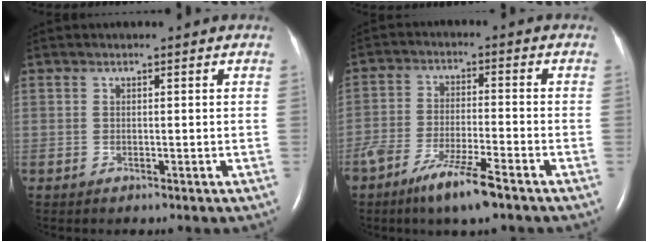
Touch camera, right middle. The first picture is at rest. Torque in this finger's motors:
{"motor_torque": [1.13, -1.01, 0.20, 0.16]}